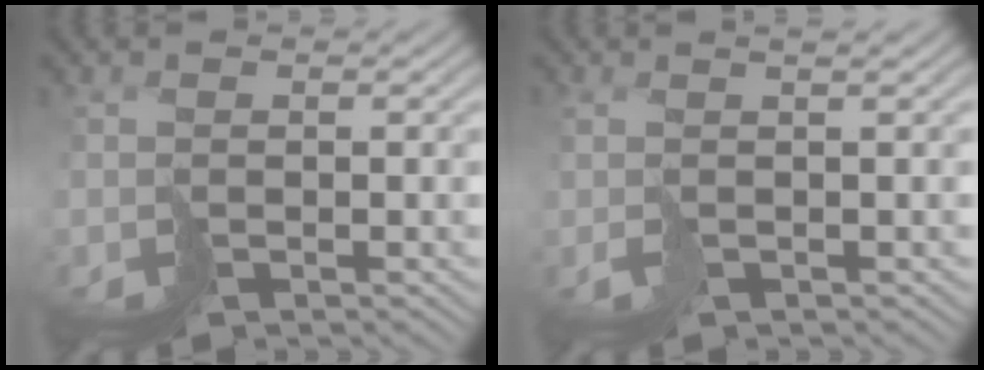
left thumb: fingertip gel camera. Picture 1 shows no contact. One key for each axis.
{"total": 3.0, "fx": 0.4, "fy": 0.8, "fz": 2.8, "tx": -0.040, "ty": 0.008, "tz": 0.002}